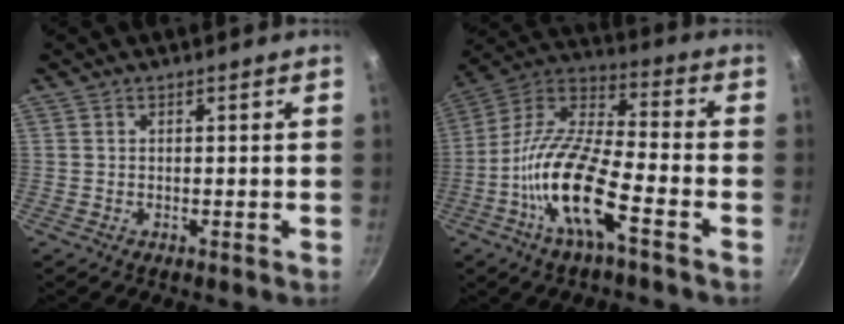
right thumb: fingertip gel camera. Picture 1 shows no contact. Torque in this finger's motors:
{"motor_torque": [0.20, 0.60, 2.01, -0.76, 0.53]}